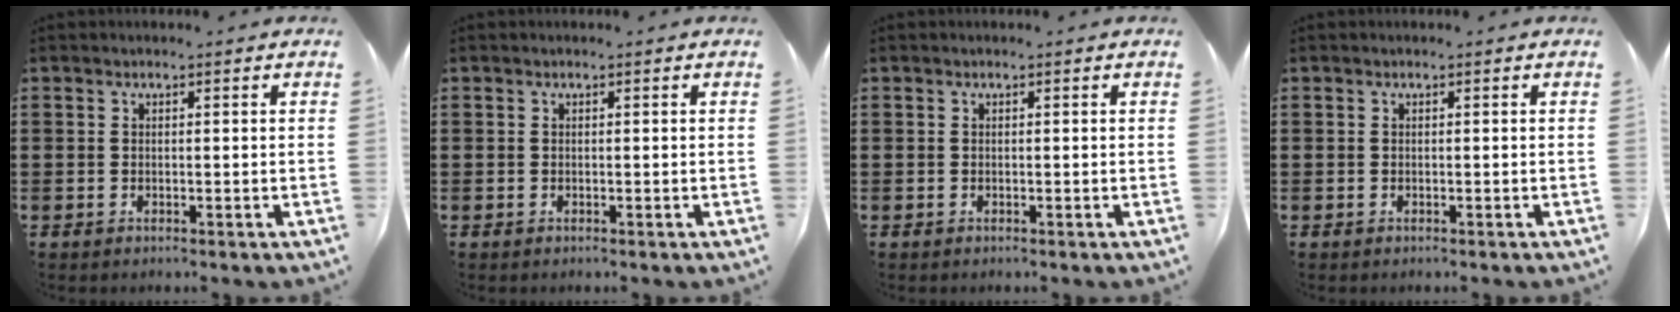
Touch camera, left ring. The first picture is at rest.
{"total": 0.0}
{"total": 0.0}
{"total": 0.0}